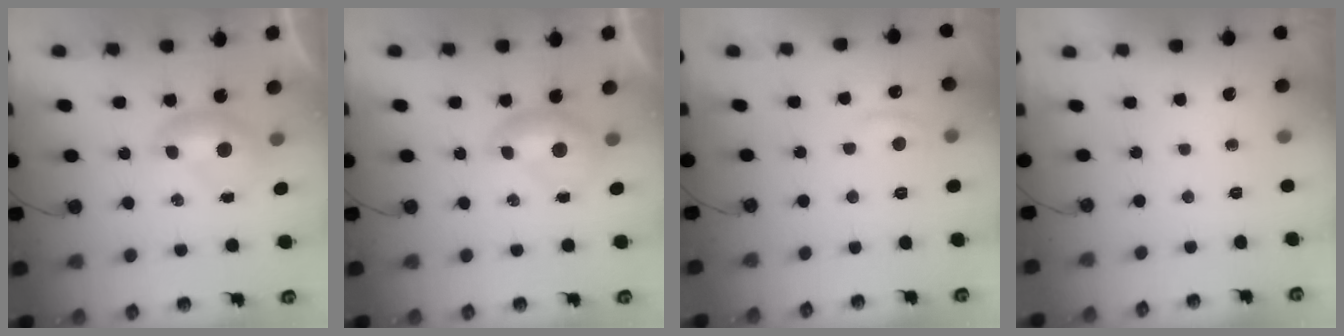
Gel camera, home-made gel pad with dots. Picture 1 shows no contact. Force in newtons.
{"total": 0.0}
{"total": 2.6, "press": 2.5, "slide": 0.8}
{"total": 0.0}